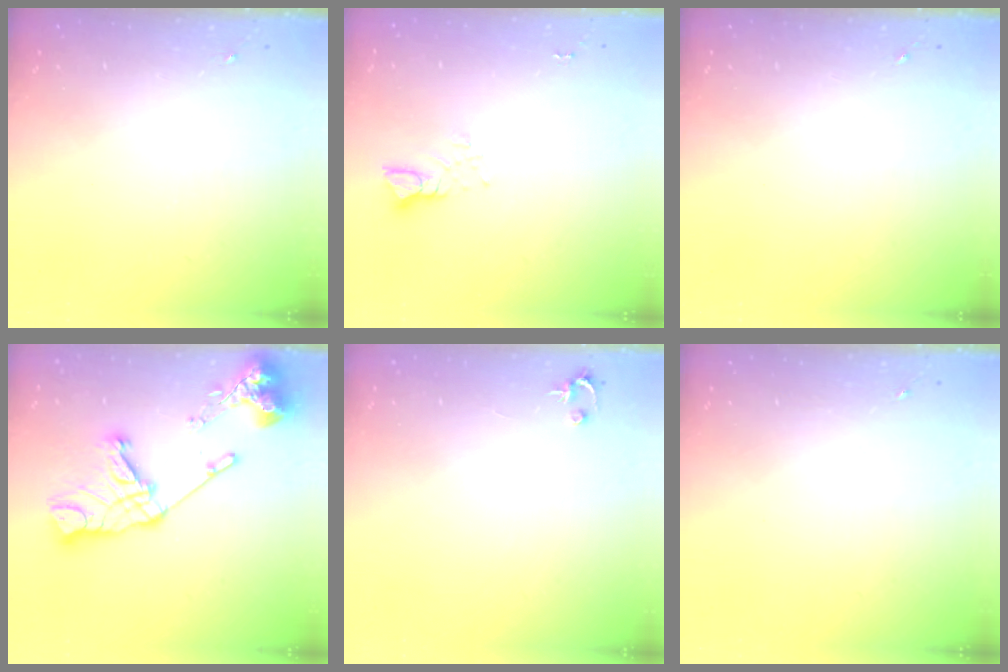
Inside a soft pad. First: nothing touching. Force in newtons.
{"total": 3.8, "press": 3.8, "slide": 0.3}
{"total": 0.0}
{"total": 20.1, "press": 20.0, "slide": 2.3}
{"total": 2.5, "press": 2.5, "slide": 0.2}
{"total": 0.0}